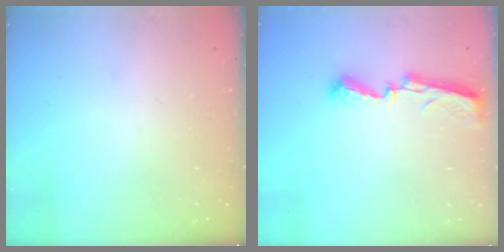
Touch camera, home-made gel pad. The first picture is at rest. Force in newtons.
{"total": 8.9, "press": 8.9, "slide": 0.2}